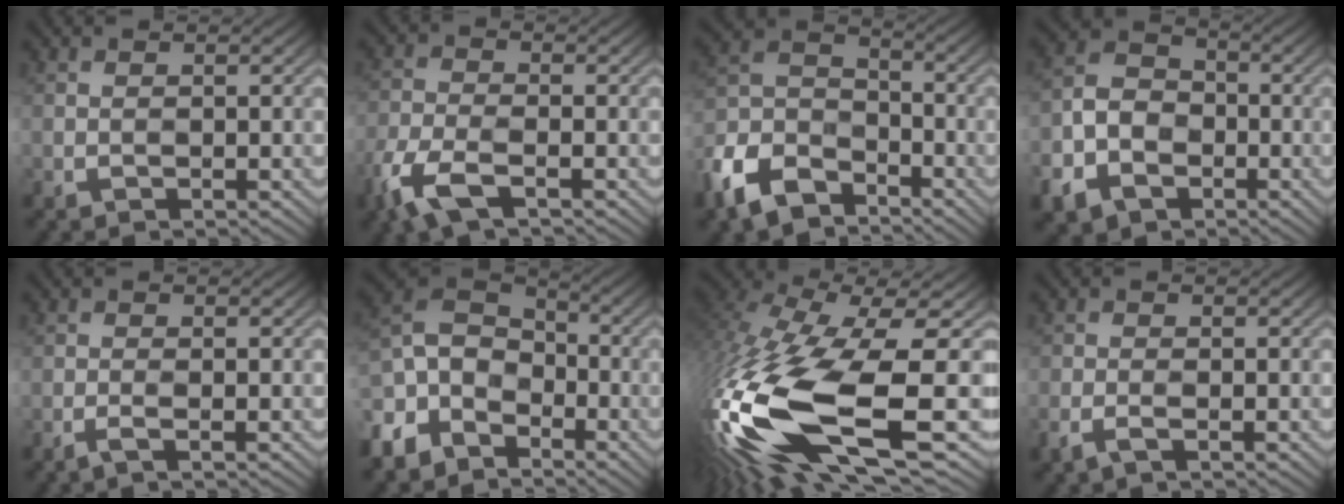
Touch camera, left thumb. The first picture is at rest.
{"total": 6.5, "force": [-3.3, 2.9, 4.9], "torque": [-0.112, -0.009, -0.081]}
{"total": 10.9, "force": [-6.5, 6.3, 6.0], "torque": [-0.151, -0.010, -0.140]}
{"total": 8.6, "force": [-3.1, 6.7, 4.4], "torque": [-0.112, -0.020, -0.073]}
{"total": 1.1, "force": [0.3, 0.1, 1.0], "torque": [-0.014, 0.007, -0.005]}
{"total": 9.9, "force": [-4.3, 7.3, 5.2], "torque": [-0.148, 0.000, -0.096]}
{"total": 18.0, "force": [-3.2, 6.4, 16.5], "torque": [-0.394, -0.050, -0.037]}
{"total": 1.9, "force": [-0.5, 0.7, 1.6], "torque": [-0.040, -0.003, -0.017]}